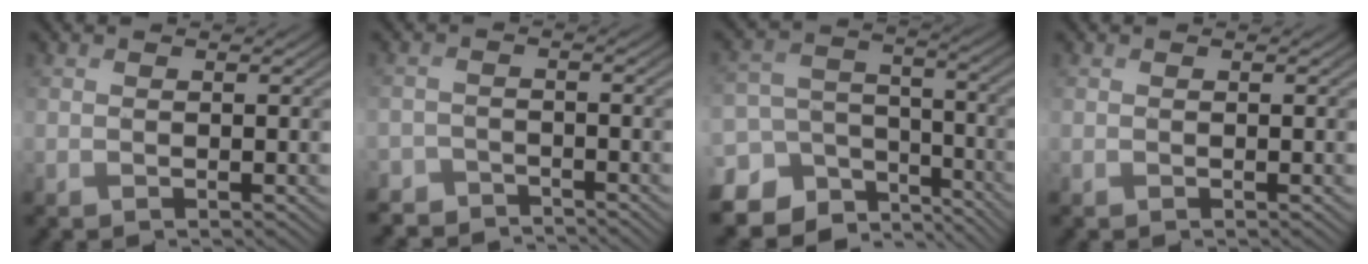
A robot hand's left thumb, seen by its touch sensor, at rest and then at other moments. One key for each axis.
{"total": 3.8, "fx": -3.6, "fy": 1.0, "fz": 0.1, "tx": -0.001, "ty": -0.003, "tz": -0.070}
{"total": 12.8, "fx": -8.3, "fy": 8.9, "fz": 3.9, "tx": -0.131, "ty": -0.033, "tz": -0.113}
{"total": 0.0}